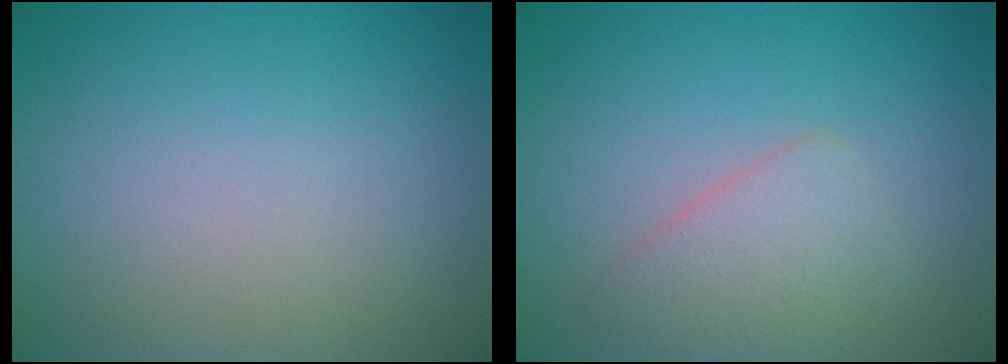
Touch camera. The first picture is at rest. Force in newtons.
{"total": 2.6, "press": 2.6, "slide": 0.1}